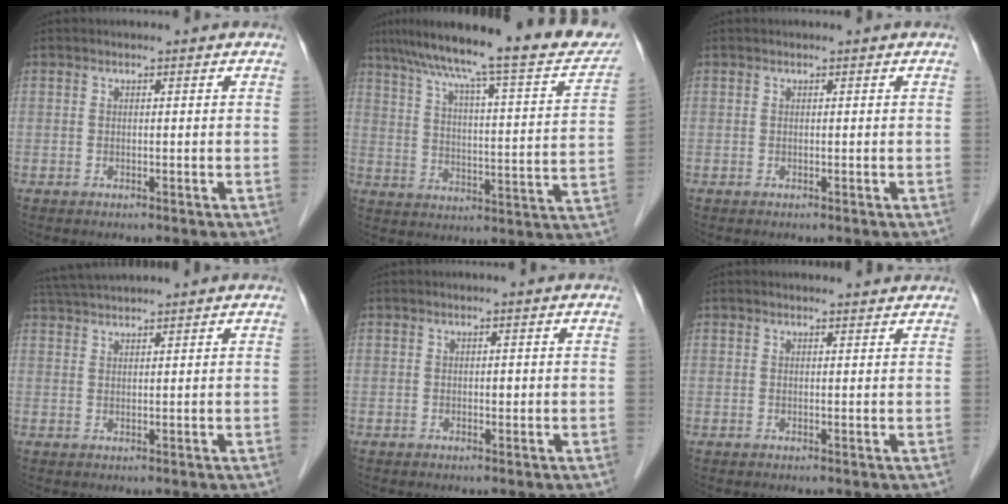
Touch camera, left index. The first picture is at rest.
{"total": 24.5, "force": [20.3, 2.6, 13.5], "torque": [-0.211, -0.002, 0.272]}
{"total": 0.0}
{"total": 5.3, "force": [4.9, -0.7, 1.8], "torque": [-0.035, 0.032, 0.094]}
{"total": 0.5, "force": [0.1, 0.3, 0.4], "torque": [-0.005, 0.001, 0.000]}
{"total": 2.8, "force": [2.8, 0.2, 0.4], "torque": [-0.012, 0.006, 0.029]}